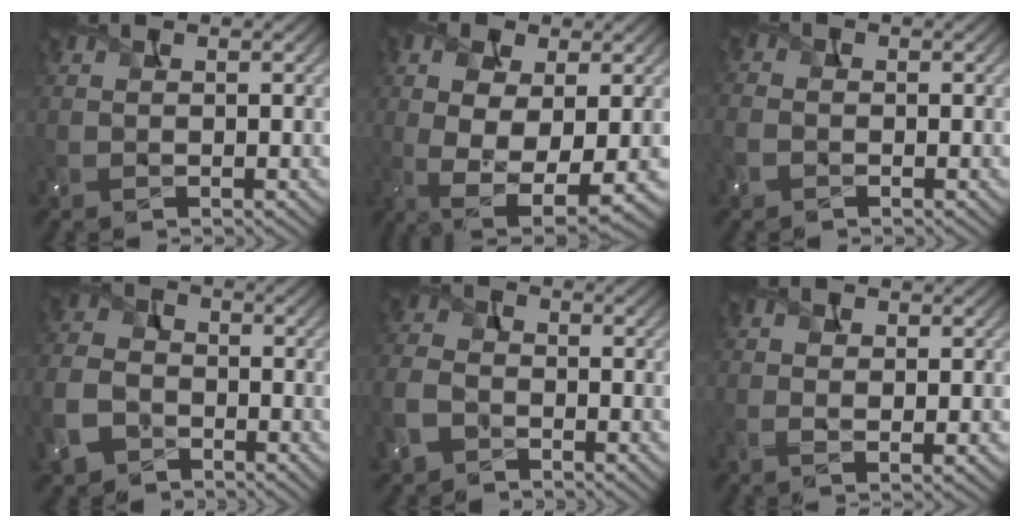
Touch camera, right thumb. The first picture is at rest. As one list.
[{"total": 10.0, "force": [-1.0, 4.6, 8.8], "torque": [-0.188, -0.010, -0.010]}, {"total": 2.4, "force": [-1.1, 1.7, 1.2], "torque": [-0.037, -0.001, -0.034]}, {"total": 7.8, "force": [-4.0, 5.6, 3.6], "torque": [-0.112, -0.020, -0.090]}, {"total": 5.6, "force": [-3.0, 3.9, 2.6], "torque": [-0.082, -0.007, -0.074]}, {"total": 2.0, "force": [0.7, 1.0, 1.6], "torque": [-0.036, 0.002, 0.012]}]